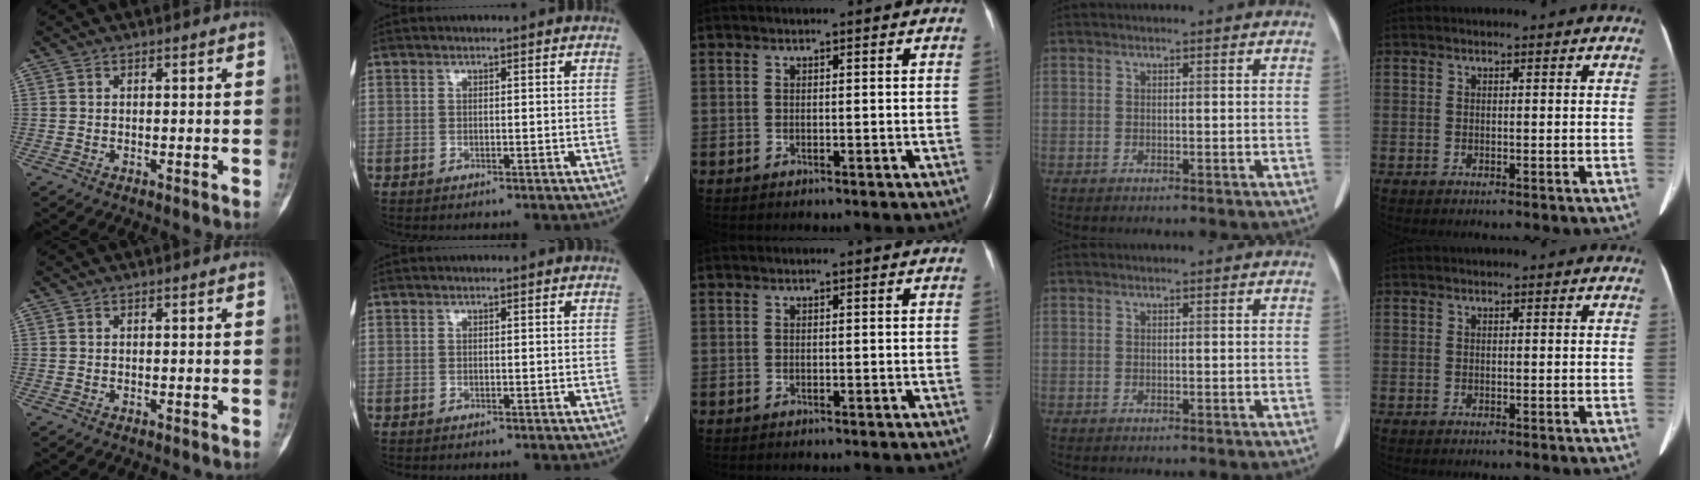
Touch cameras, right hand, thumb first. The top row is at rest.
{}